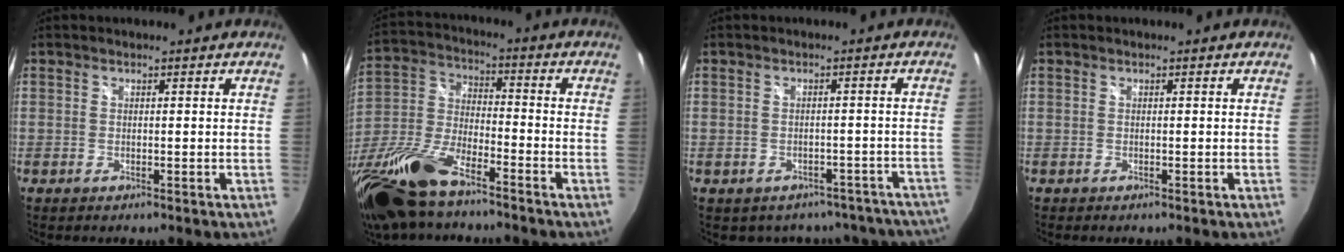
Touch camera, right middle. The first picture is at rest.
{"total": 19.1, "force": [-13.2, 6.7, 12.1], "torque": [-0.279, -0.032, -0.260]}
{"total": 14.6, "force": [-12.0, 7.4, 3.6], "torque": [-0.066, 0.021, -0.116]}
{"total": 0.0}